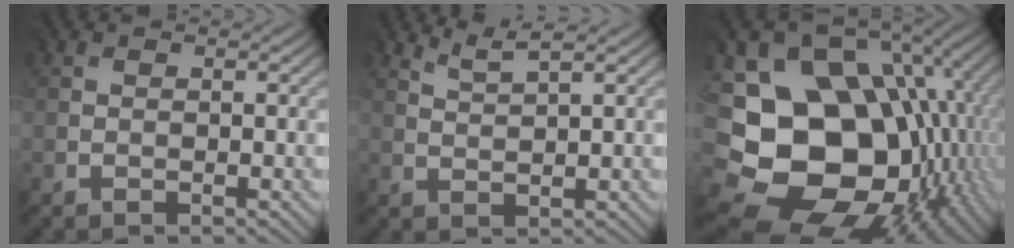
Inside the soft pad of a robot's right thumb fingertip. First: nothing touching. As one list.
[{"total": 2.2, "force": [2.1, -0.4, 0.8], "torque": [-0.020, 0.004, 0.050]}, {"total": 21.5, "force": [-2.3, 17.3, 12.6], "torque": [-0.250, -0.021, -0.036]}]